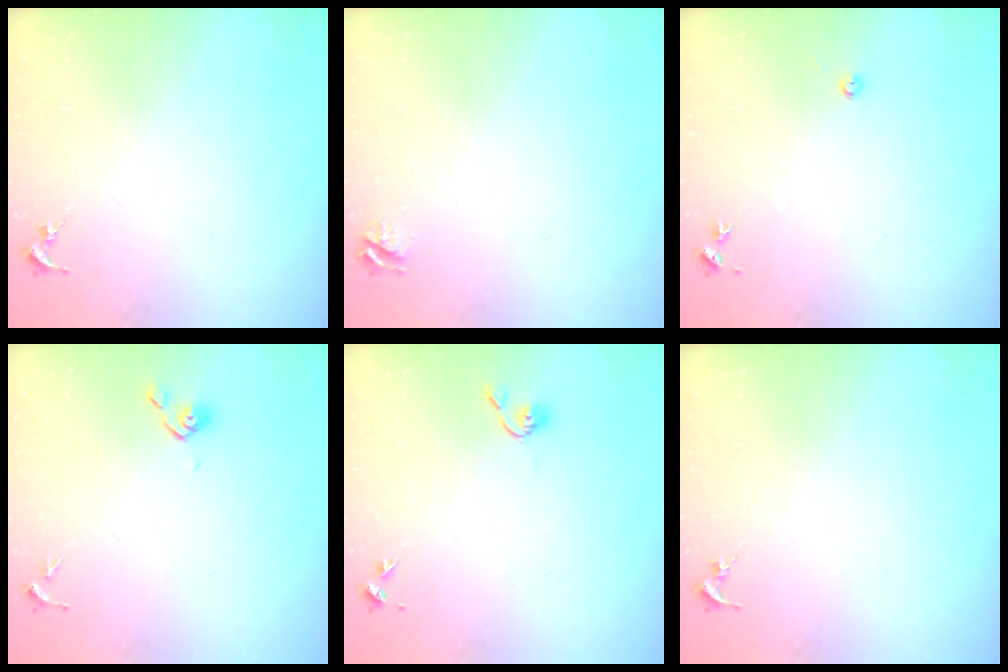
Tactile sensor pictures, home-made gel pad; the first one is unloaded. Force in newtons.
{"total": 4.2, "press": 4.1, "slide": 0.5}
{"total": 2.2, "press": 2.2, "slide": 0.3}
{"total": 3.5, "press": 3.4, "slide": 0.9}
{"total": 3.7, "press": 3.6, "slide": 0.6}
{"total": 0.0}